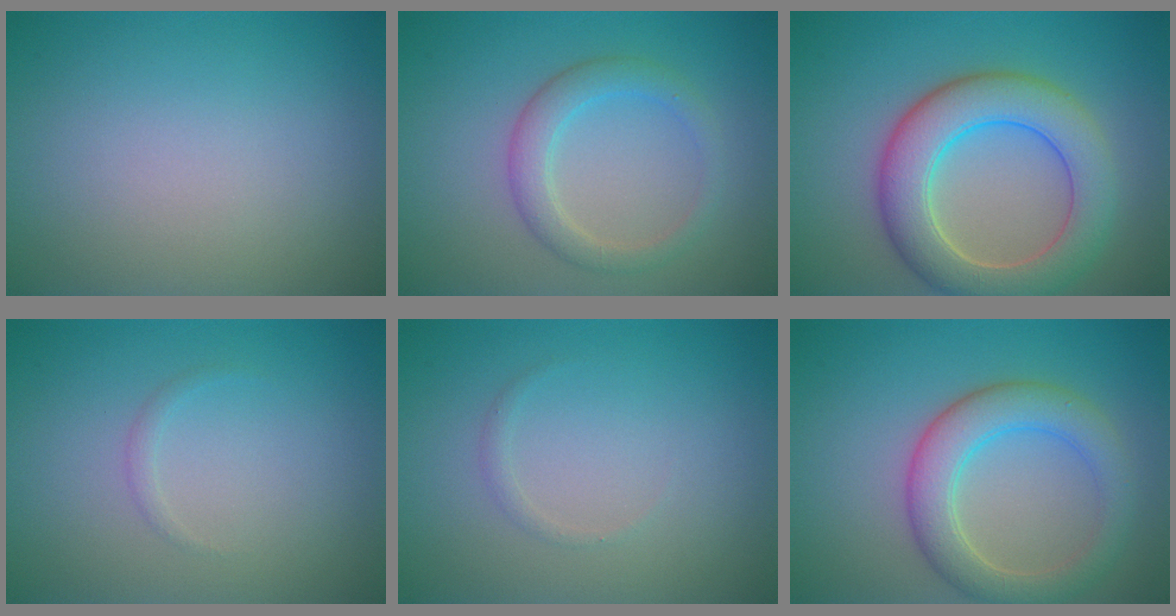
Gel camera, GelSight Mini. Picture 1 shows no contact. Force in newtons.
{"total": 2.8, "press": 2.8, "slide": 0.1}
{"total": 7.4, "press": 7.3, "slide": 0.3}
{"total": 0.6, "press": 0.6, "slide": 0.1}
{"total": 0.6, "press": 0.6, "slide": 0.0}
{"total": 5.0, "press": 5.0, "slide": 0.5}